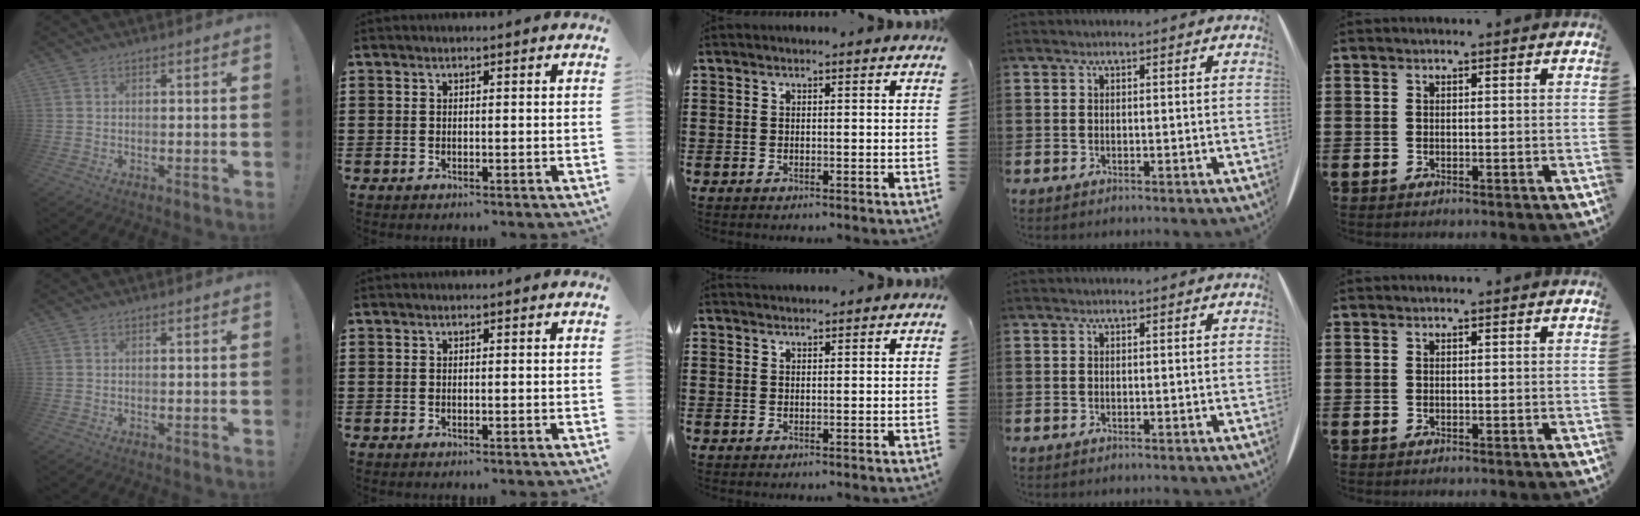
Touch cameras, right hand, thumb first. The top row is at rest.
{"middle": {"total": 1.0, "force": [1.0, -0.1, 0.0], "torque": [-0.002, -0.001, 0.019]}}